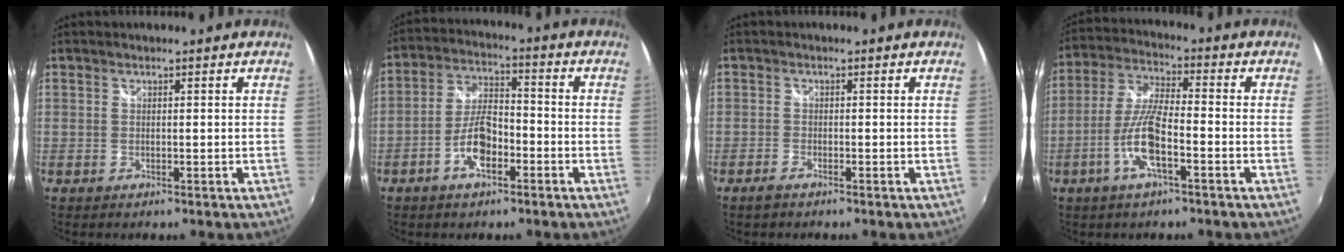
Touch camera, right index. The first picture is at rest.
{"total": 8.2, "force": [-3.8, 3.4, 6.4], "torque": [-0.135, 0.010, -0.068]}
{"total": 1.8, "force": [-1.5, 0.6, 0.8], "torque": [-0.024, -0.004, -0.031]}
{"total": 9.8, "force": [-4.0, 2.0, 8.8], "torque": [-0.185, -0.001, -0.078]}